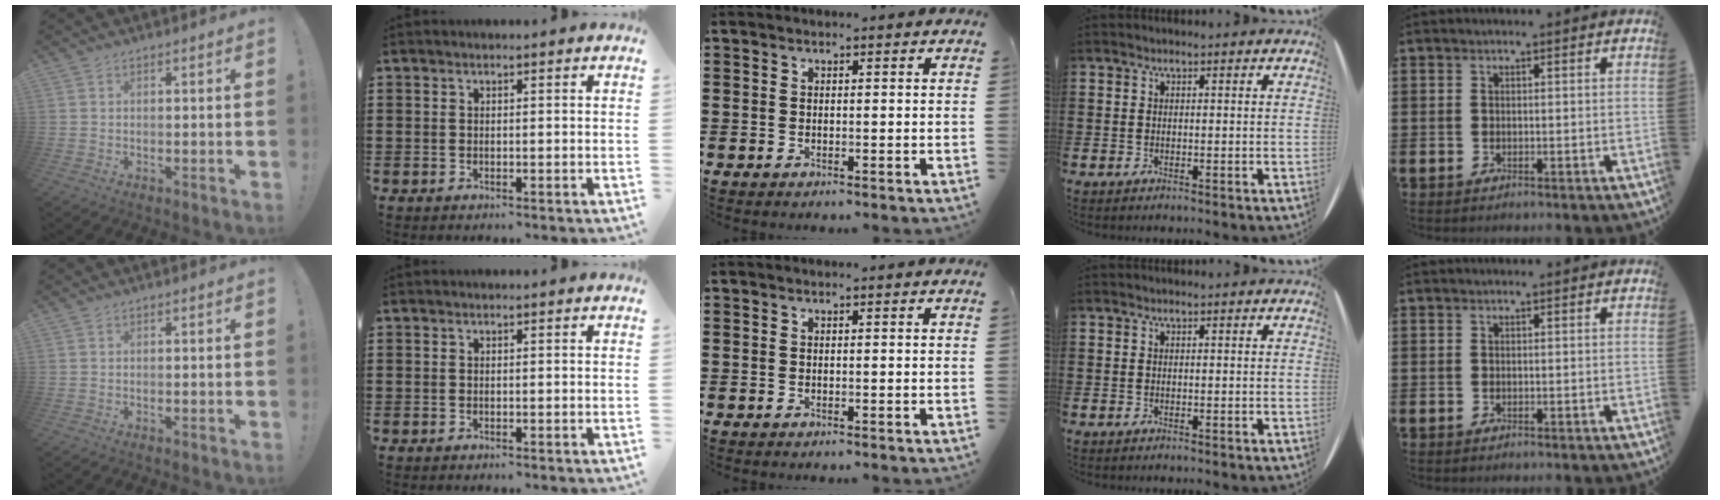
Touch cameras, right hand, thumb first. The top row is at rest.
{}